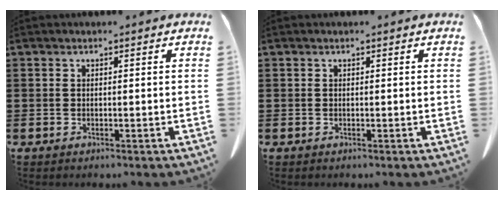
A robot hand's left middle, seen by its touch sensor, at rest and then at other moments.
{"total": 0.0}